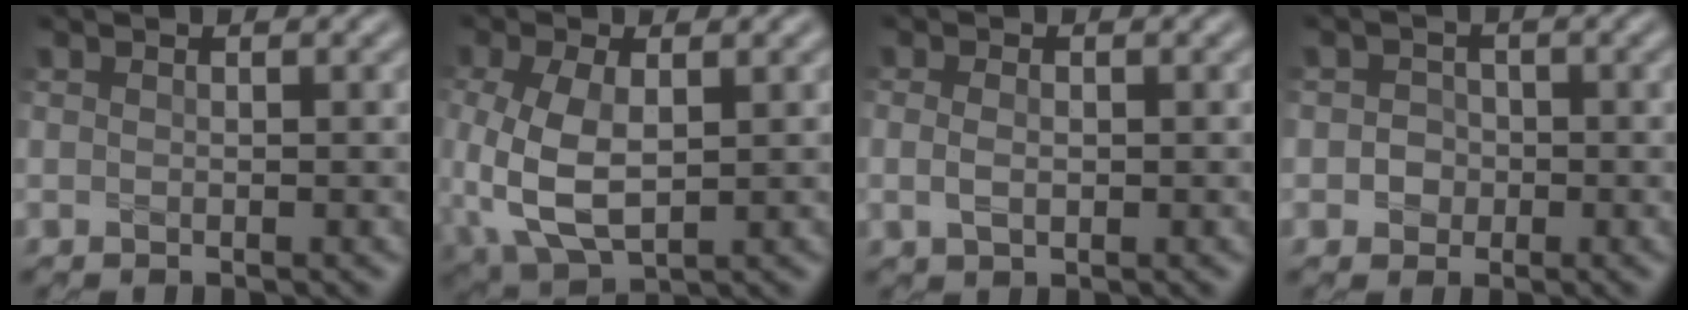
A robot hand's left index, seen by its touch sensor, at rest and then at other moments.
{"total": 6.4, "force": [-0.1, 3.5, 5.4], "torque": [-0.133, -0.007, 0.002]}
{"total": 1.7, "force": [0.0, 1.0, 1.3], "torque": [-0.030, -0.001, -0.001]}
{"total": 1.9, "force": [-0.3, 1.8, 0.6], "torque": [0.011, 0.000, -0.014]}